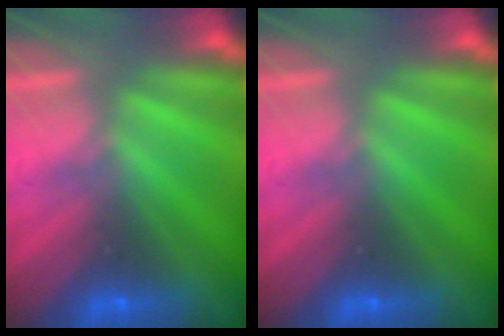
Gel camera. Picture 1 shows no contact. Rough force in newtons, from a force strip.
{"total": 0.0}